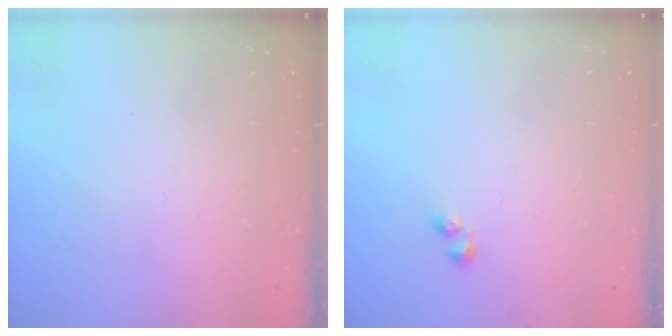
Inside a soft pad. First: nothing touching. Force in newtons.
{"total": 1.2, "press": 1.0, "slide": 0.6}